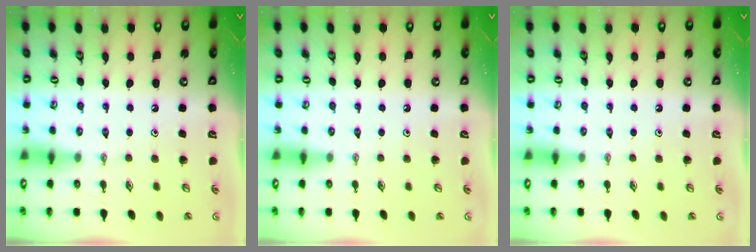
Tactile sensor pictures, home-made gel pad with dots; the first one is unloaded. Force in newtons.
{"total": 0.0}
{"total": 0.0}